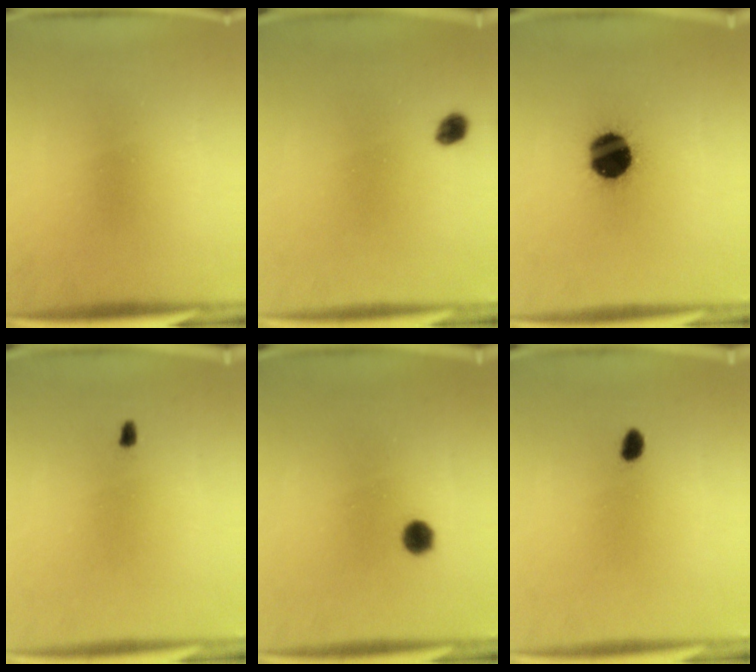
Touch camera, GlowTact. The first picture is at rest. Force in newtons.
{"total": 1.9}
{"total": 16.3}
{"total": 0.9}
{"total": 2.5}
{"total": 2.0}